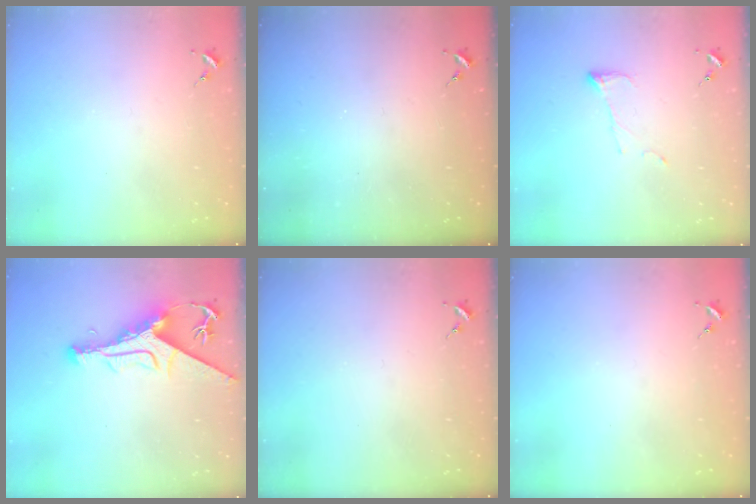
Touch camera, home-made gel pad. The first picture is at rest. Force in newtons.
{"total": 0.0}
{"total": 5.7, "press": 5.7, "slide": 0.2}
{"total": 11.3, "press": 11.2, "slide": 1.5}
{"total": 0.0}
{"total": 0.0}